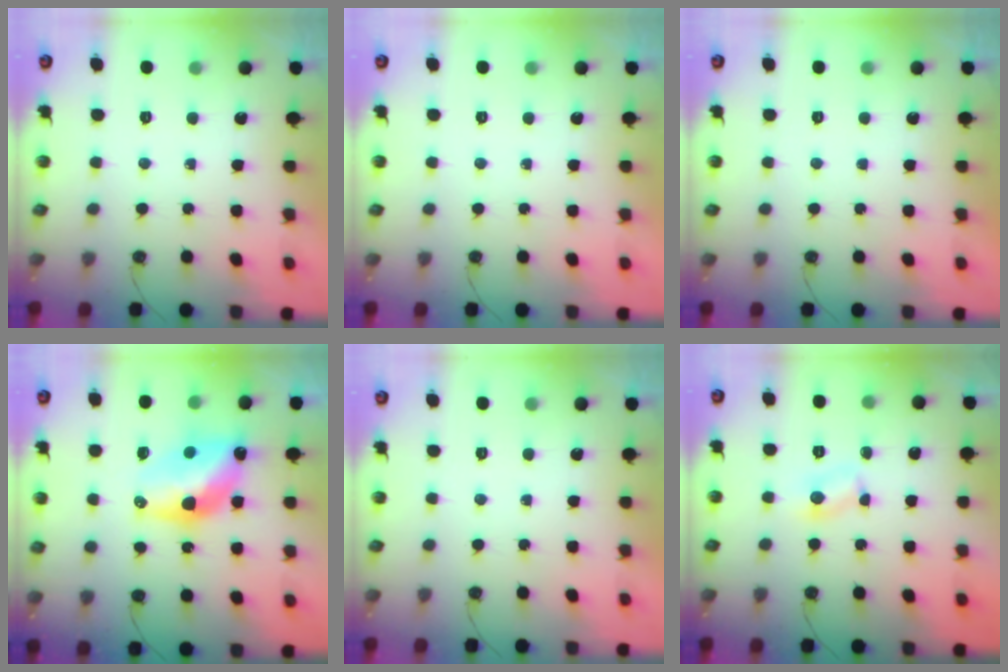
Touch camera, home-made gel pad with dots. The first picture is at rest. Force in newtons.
{"total": 0.0}
{"total": 0.0}
{"total": 12.3, "press": 12.3, "slide": 1.0}
{"total": 0.0}
{"total": 3.1, "press": 3.1, "slide": 0.4}